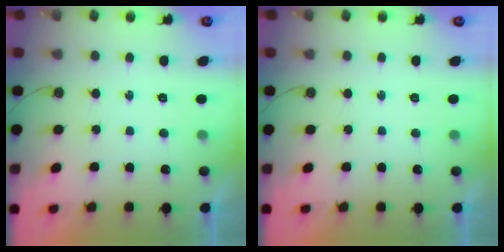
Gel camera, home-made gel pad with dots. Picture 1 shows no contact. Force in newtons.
{"total": 0.0}